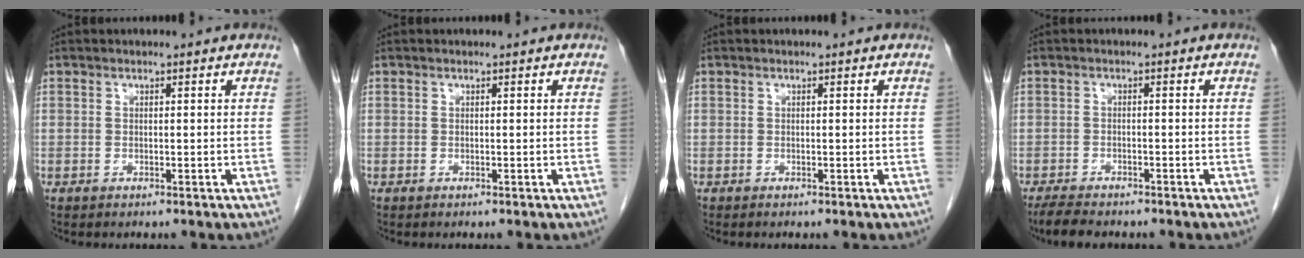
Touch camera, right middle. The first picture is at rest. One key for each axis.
{"total": 0.0}
{"total": 0.0}
{"total": 5.0, "fx": -4.3, "fy": 1.2, "fz": 2.3, "tx": -0.047, "ty": -0.014, "tz": -0.068}